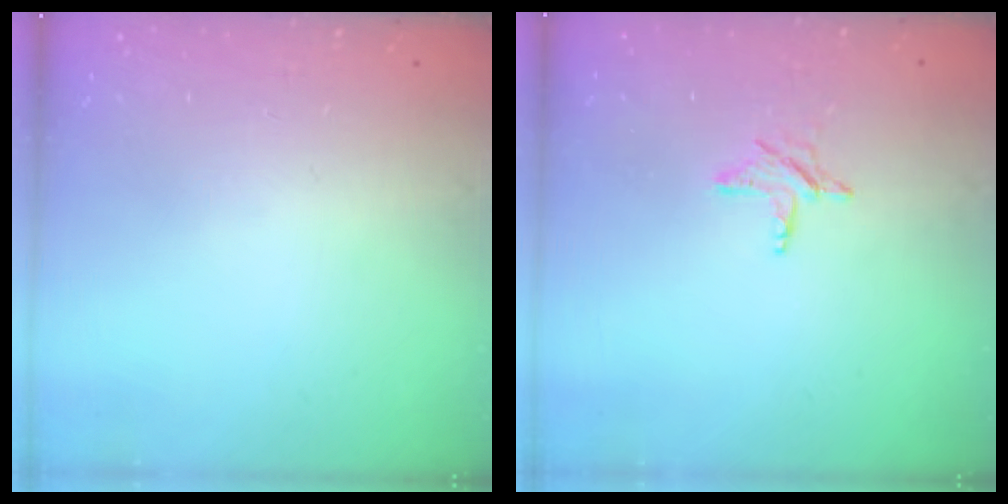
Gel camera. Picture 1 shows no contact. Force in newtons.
{"total": 3.9, "press": 3.9, "slide": 0.3}